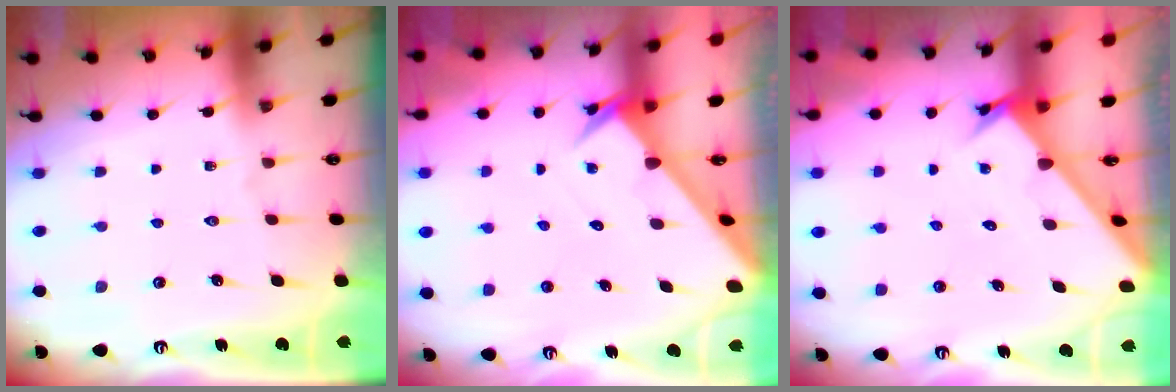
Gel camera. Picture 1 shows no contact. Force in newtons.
{"total": 2.9, "press": 2.9, "slide": 0.2}
{"total": 2.6, "press": 2.6, "slide": 0.2}